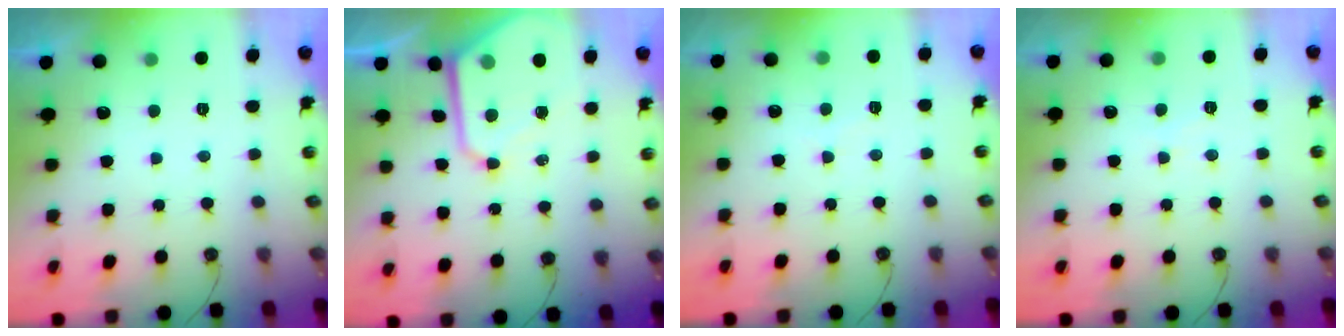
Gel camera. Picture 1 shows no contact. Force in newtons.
{"total": 11.7, "press": 11.7, "slide": 1.0}
{"total": 3.2, "press": 3.1, "slide": 0.5}
{"total": 6.5, "press": 6.4, "slide": 0.7}